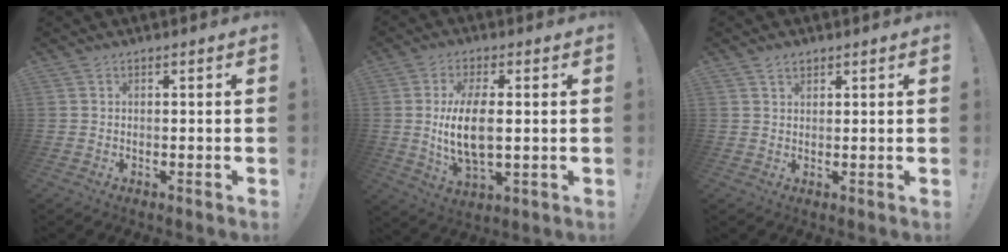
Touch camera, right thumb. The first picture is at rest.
{"total": 12.0, "force": [0.4, 5.4, 10.7], "torque": [-0.207, -0.012, 0.003]}
{"total": 2.0, "force": [1.5, 1.2, 0.7], "torque": [-0.005, -0.007, 0.026]}